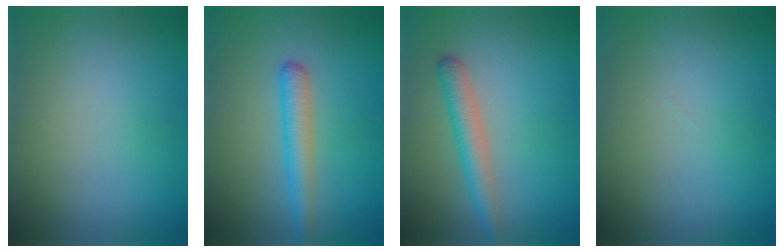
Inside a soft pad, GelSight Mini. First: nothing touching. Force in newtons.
{"total": 2.7, "press": 2.7, "slide": 0.1}
{"total": 2.8, "press": 2.7, "slide": 0.2}
{"total": 0.0}